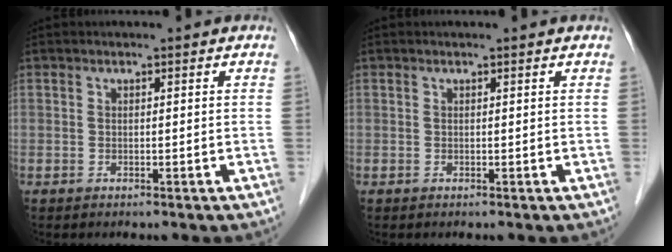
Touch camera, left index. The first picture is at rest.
{"total": 0.0}